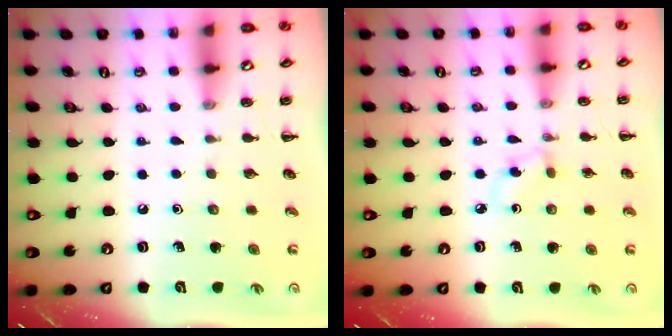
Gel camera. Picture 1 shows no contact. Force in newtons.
{"total": 2.9, "press": 2.7, "slide": 1.2}